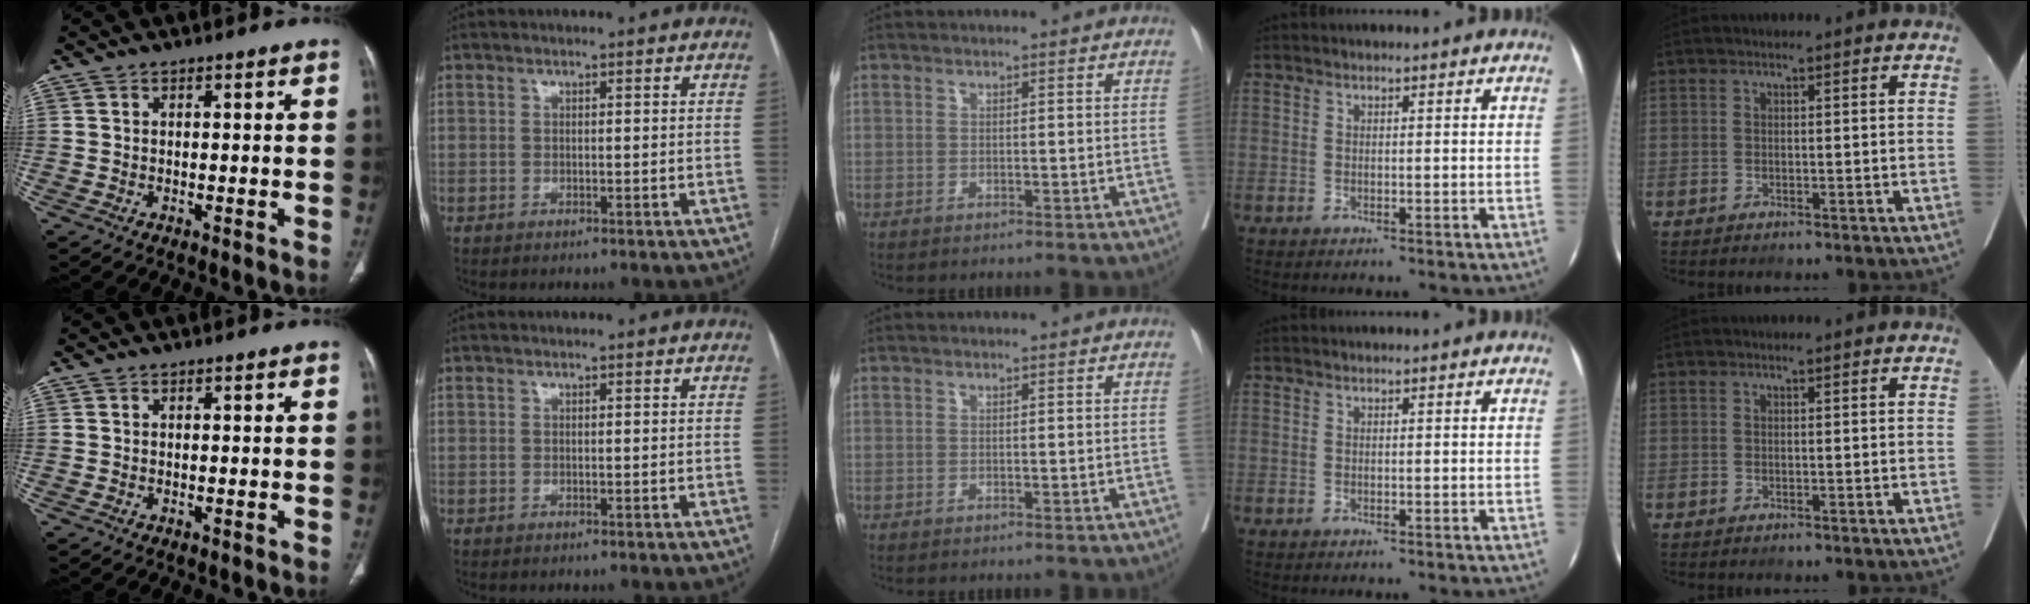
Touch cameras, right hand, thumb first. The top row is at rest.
{}